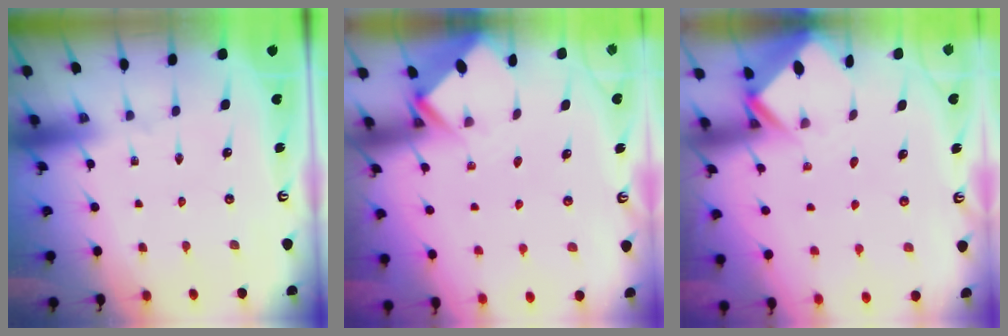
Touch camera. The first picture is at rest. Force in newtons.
{"total": 2.7, "press": 2.7, "slide": 0.2}
{"total": 2.7, "press": 2.7, "slide": 0.3}